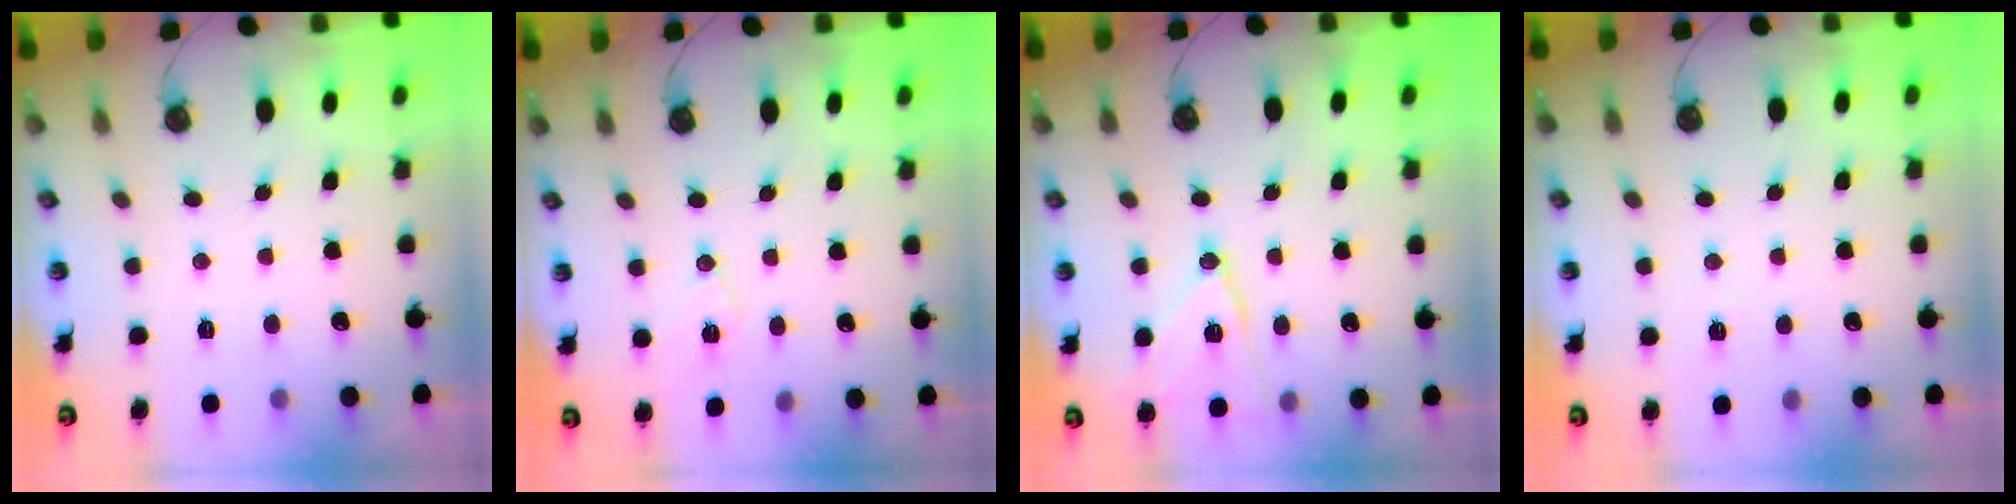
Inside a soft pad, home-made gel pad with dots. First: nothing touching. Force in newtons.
{"total": 7.5, "press": 6.6, "slide": 3.6}
{"total": 13.2, "press": 13.1, "slide": 0.6}
{"total": 5.7, "press": 3.7, "slide": 4.4}